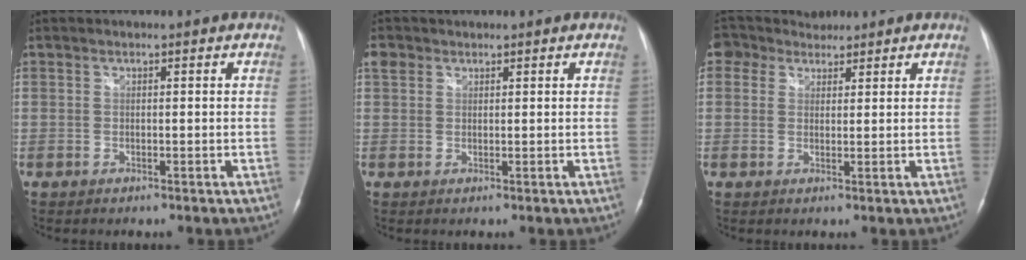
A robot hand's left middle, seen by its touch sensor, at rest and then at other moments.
{"total": 2.0, "force": [1.3, 1.5, 0.4], "torque": [-0.011, 0.015, 0.025]}
{"total": 3.8, "force": [3.3, 1.8, -0.1], "torque": [-0.006, 0.029, 0.061]}